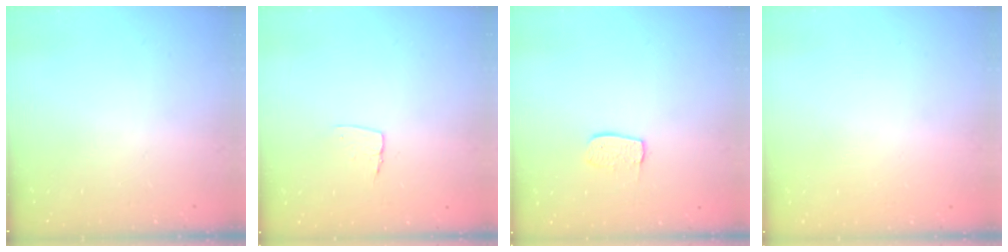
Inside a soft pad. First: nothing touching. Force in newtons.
{"total": 5.0, "press": 5.0, "slide": 0.3}
{"total": 6.6, "press": 6.5, "slide": 0.4}
{"total": 0.0}